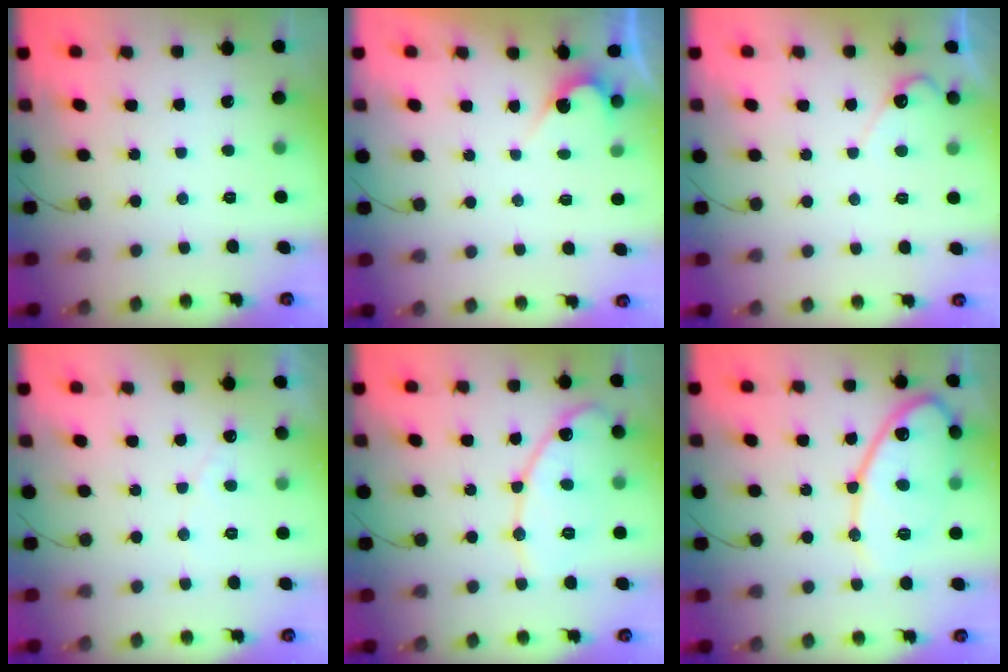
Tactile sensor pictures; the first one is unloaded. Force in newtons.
{"total": 2.8, "press": 2.8, "slide": 0.2}
{"total": 4.9, "press": 4.8, "slide": 0.4}
{"total": 2.7, "press": 2.7, "slide": 0.0}
{"total": 13.3, "press": 13.2, "slide": 1.3}
{"total": 14.3, "press": 14.2, "slide": 1.3}